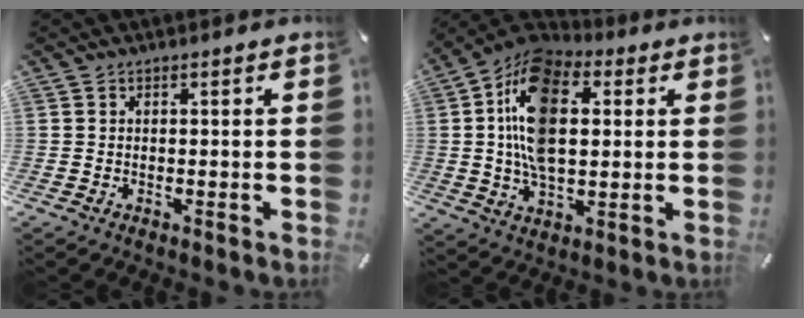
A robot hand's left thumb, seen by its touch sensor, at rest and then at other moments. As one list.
[{"total": 18.2, "force": [3.4, 11.0, 14.1], "torque": [-0.291, 0.004, 0.059]}]